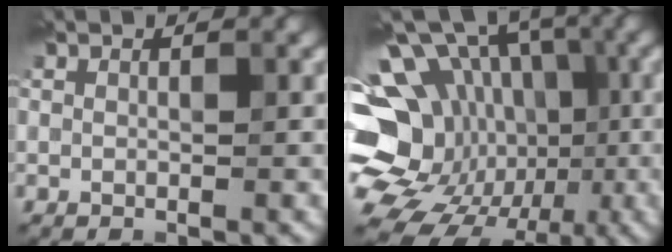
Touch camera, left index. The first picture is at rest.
{"total": 17.7, "force": [-3.8, 14.7, 9.2], "torque": [-0.167, 0.008, -0.069]}